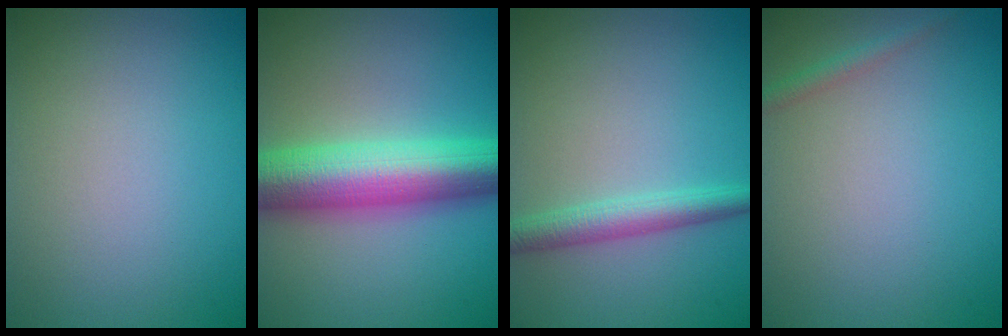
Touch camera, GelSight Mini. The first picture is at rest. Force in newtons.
{"total": 9.8, "press": 9.8, "slide": 0.2}
{"total": 2.8, "press": 2.8, "slide": 0.1}
{"total": 1.1, "press": 1.1, "slide": 0.1}